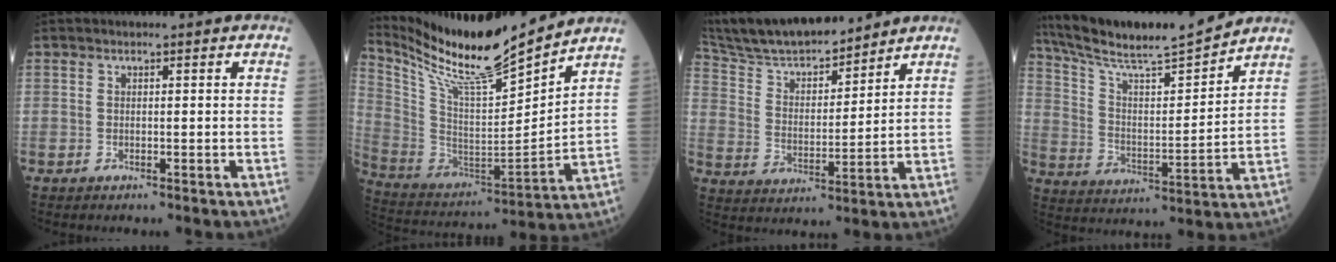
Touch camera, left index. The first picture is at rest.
{"total": 17.5, "force": [15.8, -0.2, 7.4], "torque": [-0.159, -0.026, 0.290]}
{"total": 15.6, "force": [14.2, 2.5, 6.0], "torque": [-0.113, 0.010, 0.253]}
{"total": 16.8, "force": [15.6, -0.3, 6.4], "torque": [-0.124, -0.001, 0.260]}